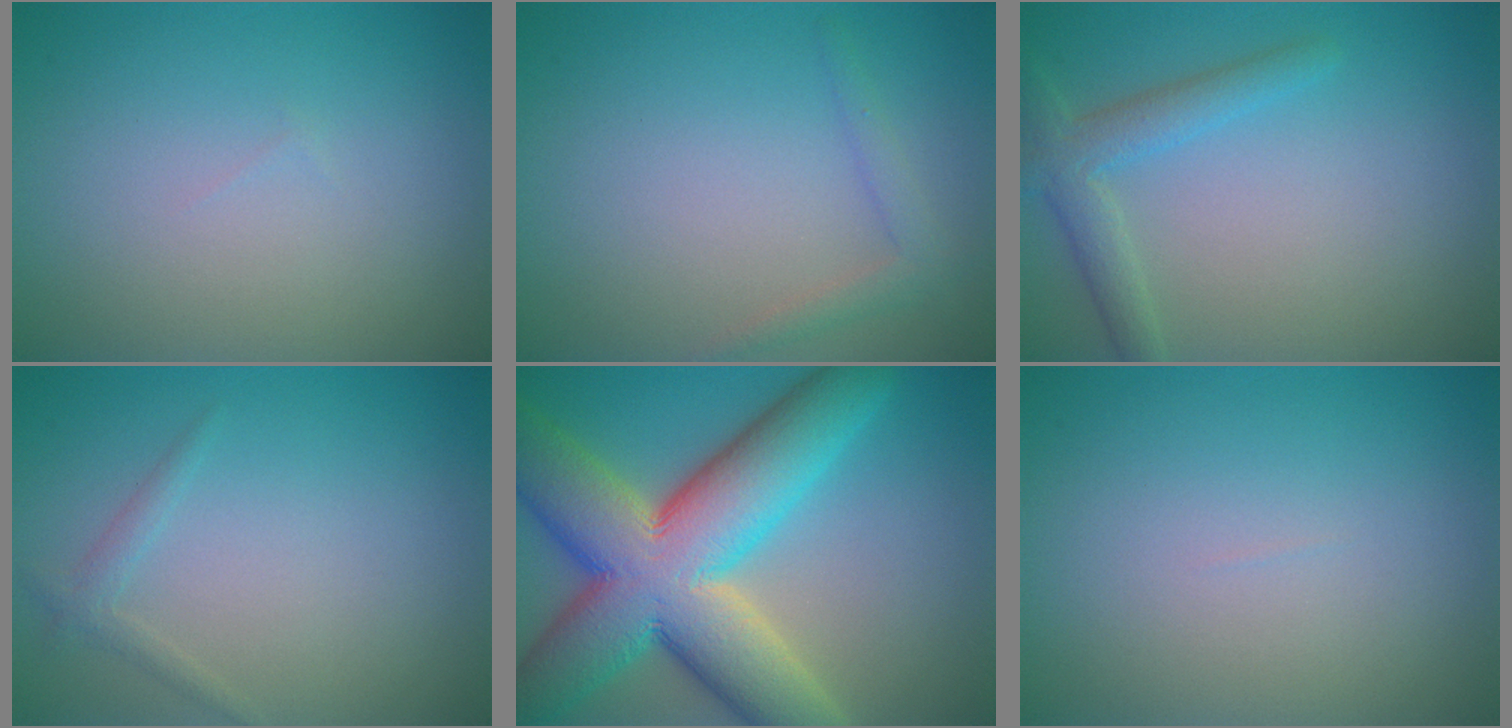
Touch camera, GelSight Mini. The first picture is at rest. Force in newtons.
{"total": 1.5, "press": 1.5, "slide": 0.1}
{"total": 2.9, "press": 2.9, "slide": 0.2}
{"total": 1.1, "press": 1.1, "slide": 0.1}
{"total": 15.1, "press": 15.1, "slide": 1.0}
{"total": 0.0}